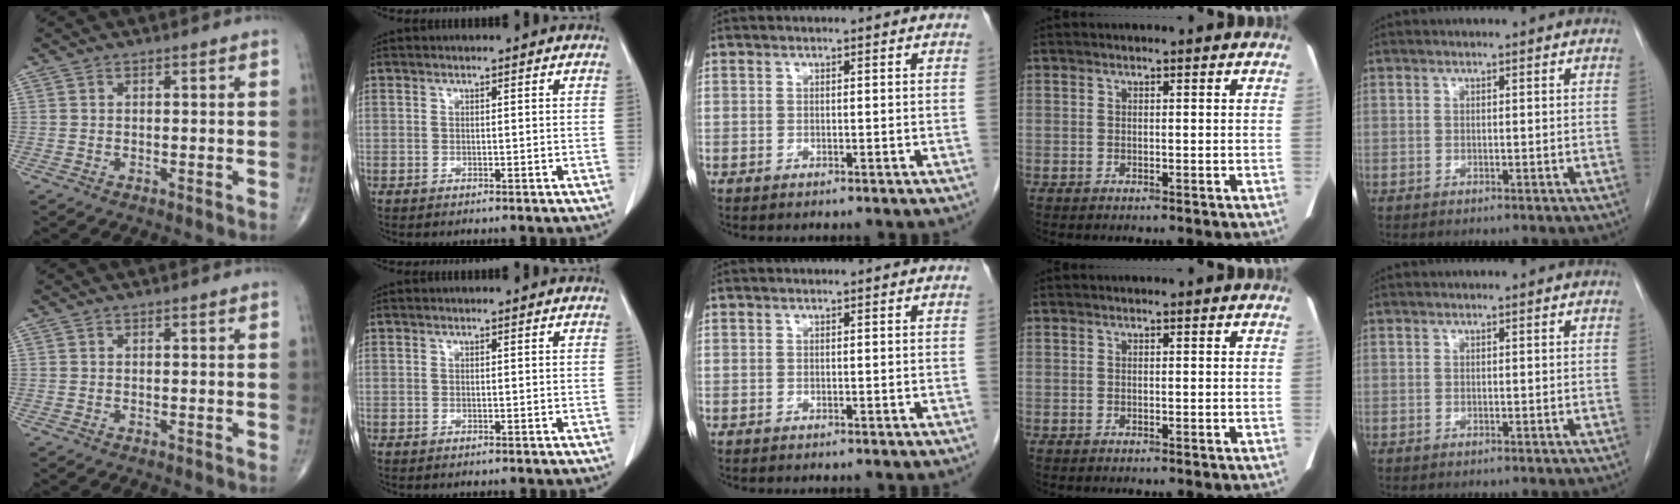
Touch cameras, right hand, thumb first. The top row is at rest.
{}